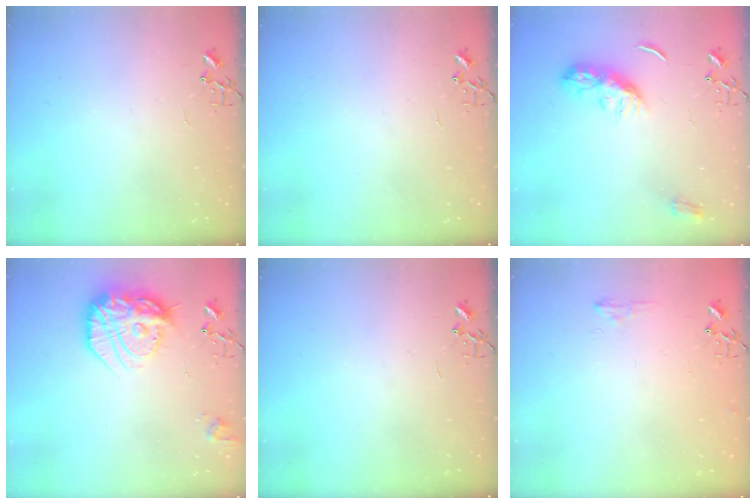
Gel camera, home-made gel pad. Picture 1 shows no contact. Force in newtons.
{"total": 0.0}
{"total": 9.4, "press": 9.4, "slide": 0.2}
{"total": 21.8, "press": 21.8, "slide": 1.8}
{"total": 0.0}
{"total": 6.6, "press": 6.6, "slide": 0.8}